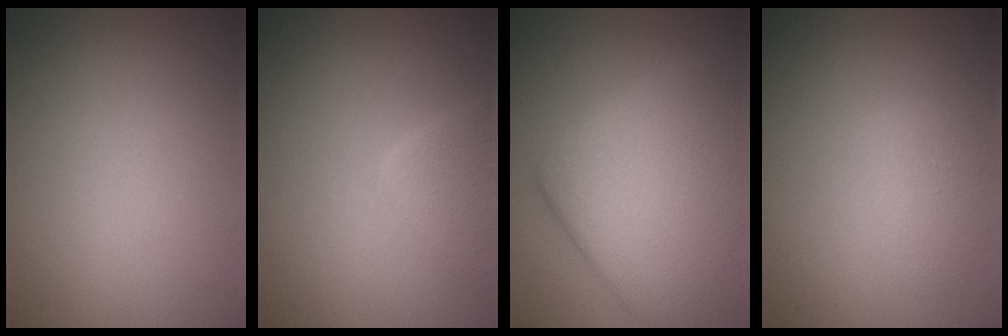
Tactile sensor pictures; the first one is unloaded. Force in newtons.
{"total": 2.3, "press": 2.3, "slide": 0.0}
{"total": 8.6, "press": 8.6, "slide": 0.4}
{"total": 1.9, "press": 1.9, "slide": 0.0}